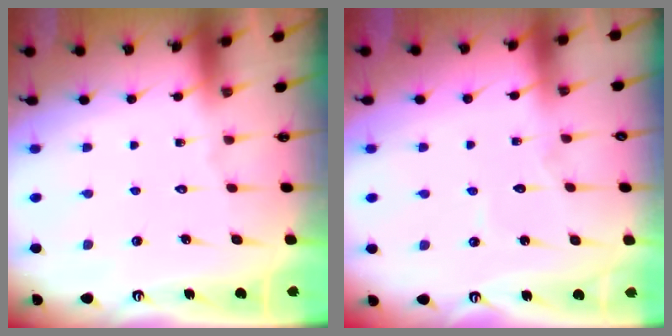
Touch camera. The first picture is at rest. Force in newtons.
{"total": 4.5, "press": 4.5, "slide": 0.3}